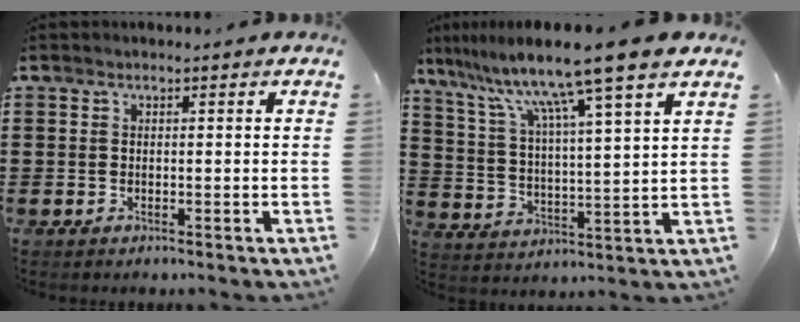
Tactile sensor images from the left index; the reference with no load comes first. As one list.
[{"total": 11.3, "force": [8.9, -0.9, 6.9], "torque": [-0.166, -0.049, 0.141]}]